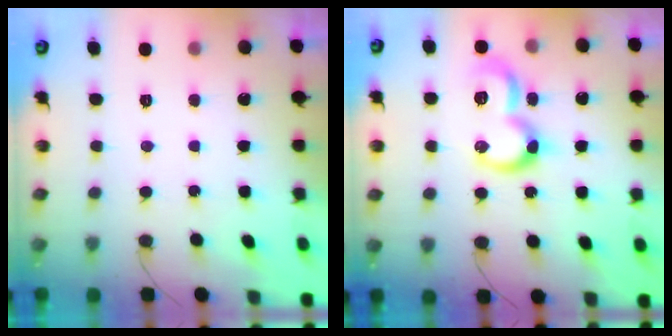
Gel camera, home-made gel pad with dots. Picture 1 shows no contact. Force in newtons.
{"total": 12.6, "press": 12.6, "slide": 1.2}